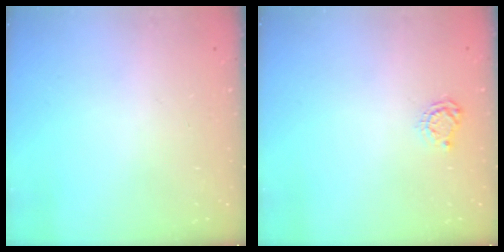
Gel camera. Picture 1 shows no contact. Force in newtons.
{"total": 5.3, "press": 5.3, "slide": 0.6}